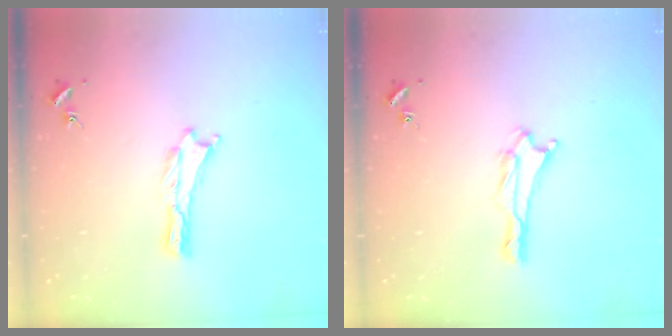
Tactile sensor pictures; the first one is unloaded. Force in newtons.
{"total": 1.4, "press": 1.4, "slide": 0.2}